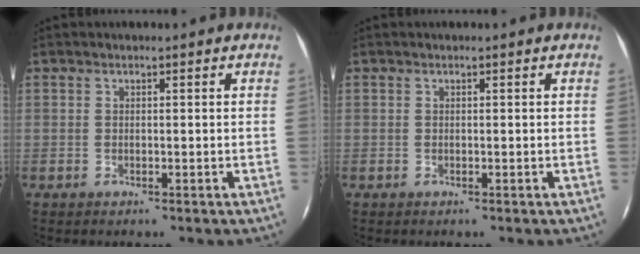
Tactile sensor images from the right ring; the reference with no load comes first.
{"total": 0.0}